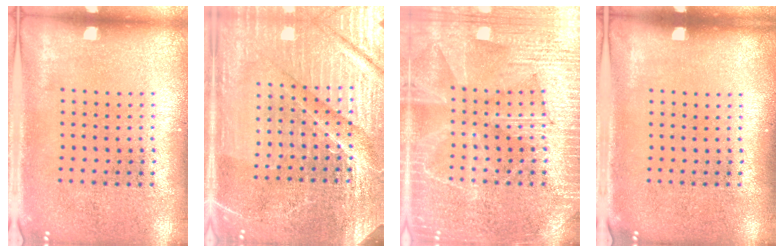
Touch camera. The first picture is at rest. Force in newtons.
{"total": 5.1, "press": 4.8, "slide": 1.8}
{"total": 5.9, "press": 5.8, "slide": 0.7}
{"total": 0.0}